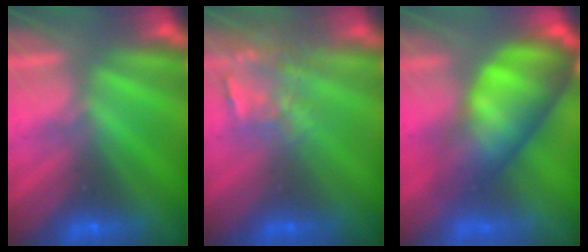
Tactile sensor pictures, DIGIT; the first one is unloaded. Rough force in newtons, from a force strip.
{"total": 3.8}
{"total": 10.7}